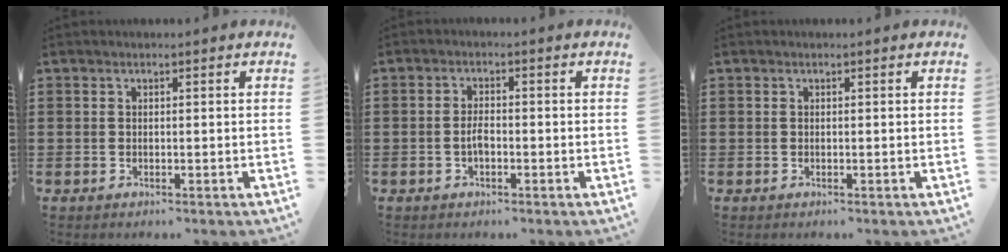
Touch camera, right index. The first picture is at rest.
{"total": 2.4, "force": [-0.6, 1.0, 2.1], "torque": [-0.049, 0.001, -0.015]}
{"total": 0.0}